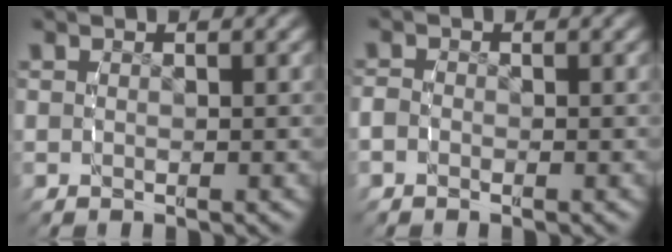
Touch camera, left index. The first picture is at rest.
{"total": 1.3, "force": [-0.6, 1.1, 0.4], "torque": [-0.014, 0.001, -0.017]}